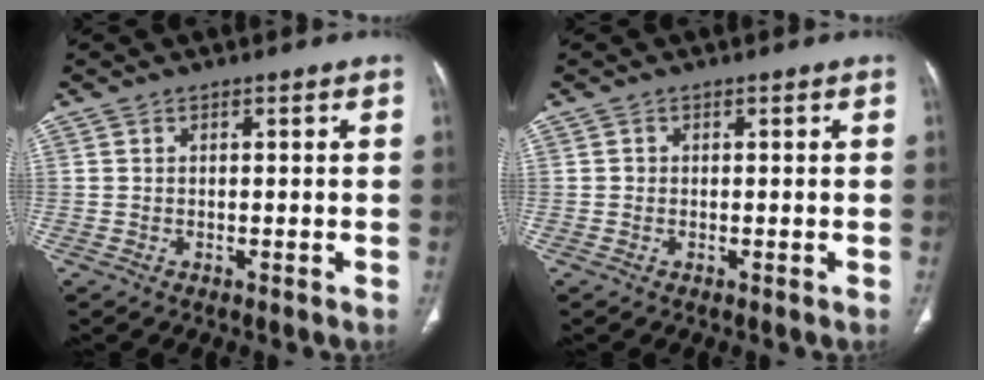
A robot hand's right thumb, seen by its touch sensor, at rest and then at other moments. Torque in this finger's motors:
{"motor_torque": [0.42, 0.38, -0.07, -0.44, 0.04]}